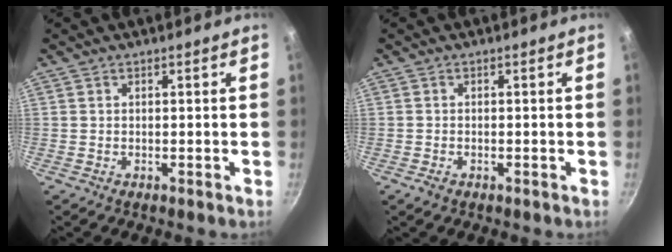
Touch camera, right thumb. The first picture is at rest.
{"total": 1.5, "force": [-1.0, 0.8, 0.8], "torque": [-0.023, 0.005, -0.019]}